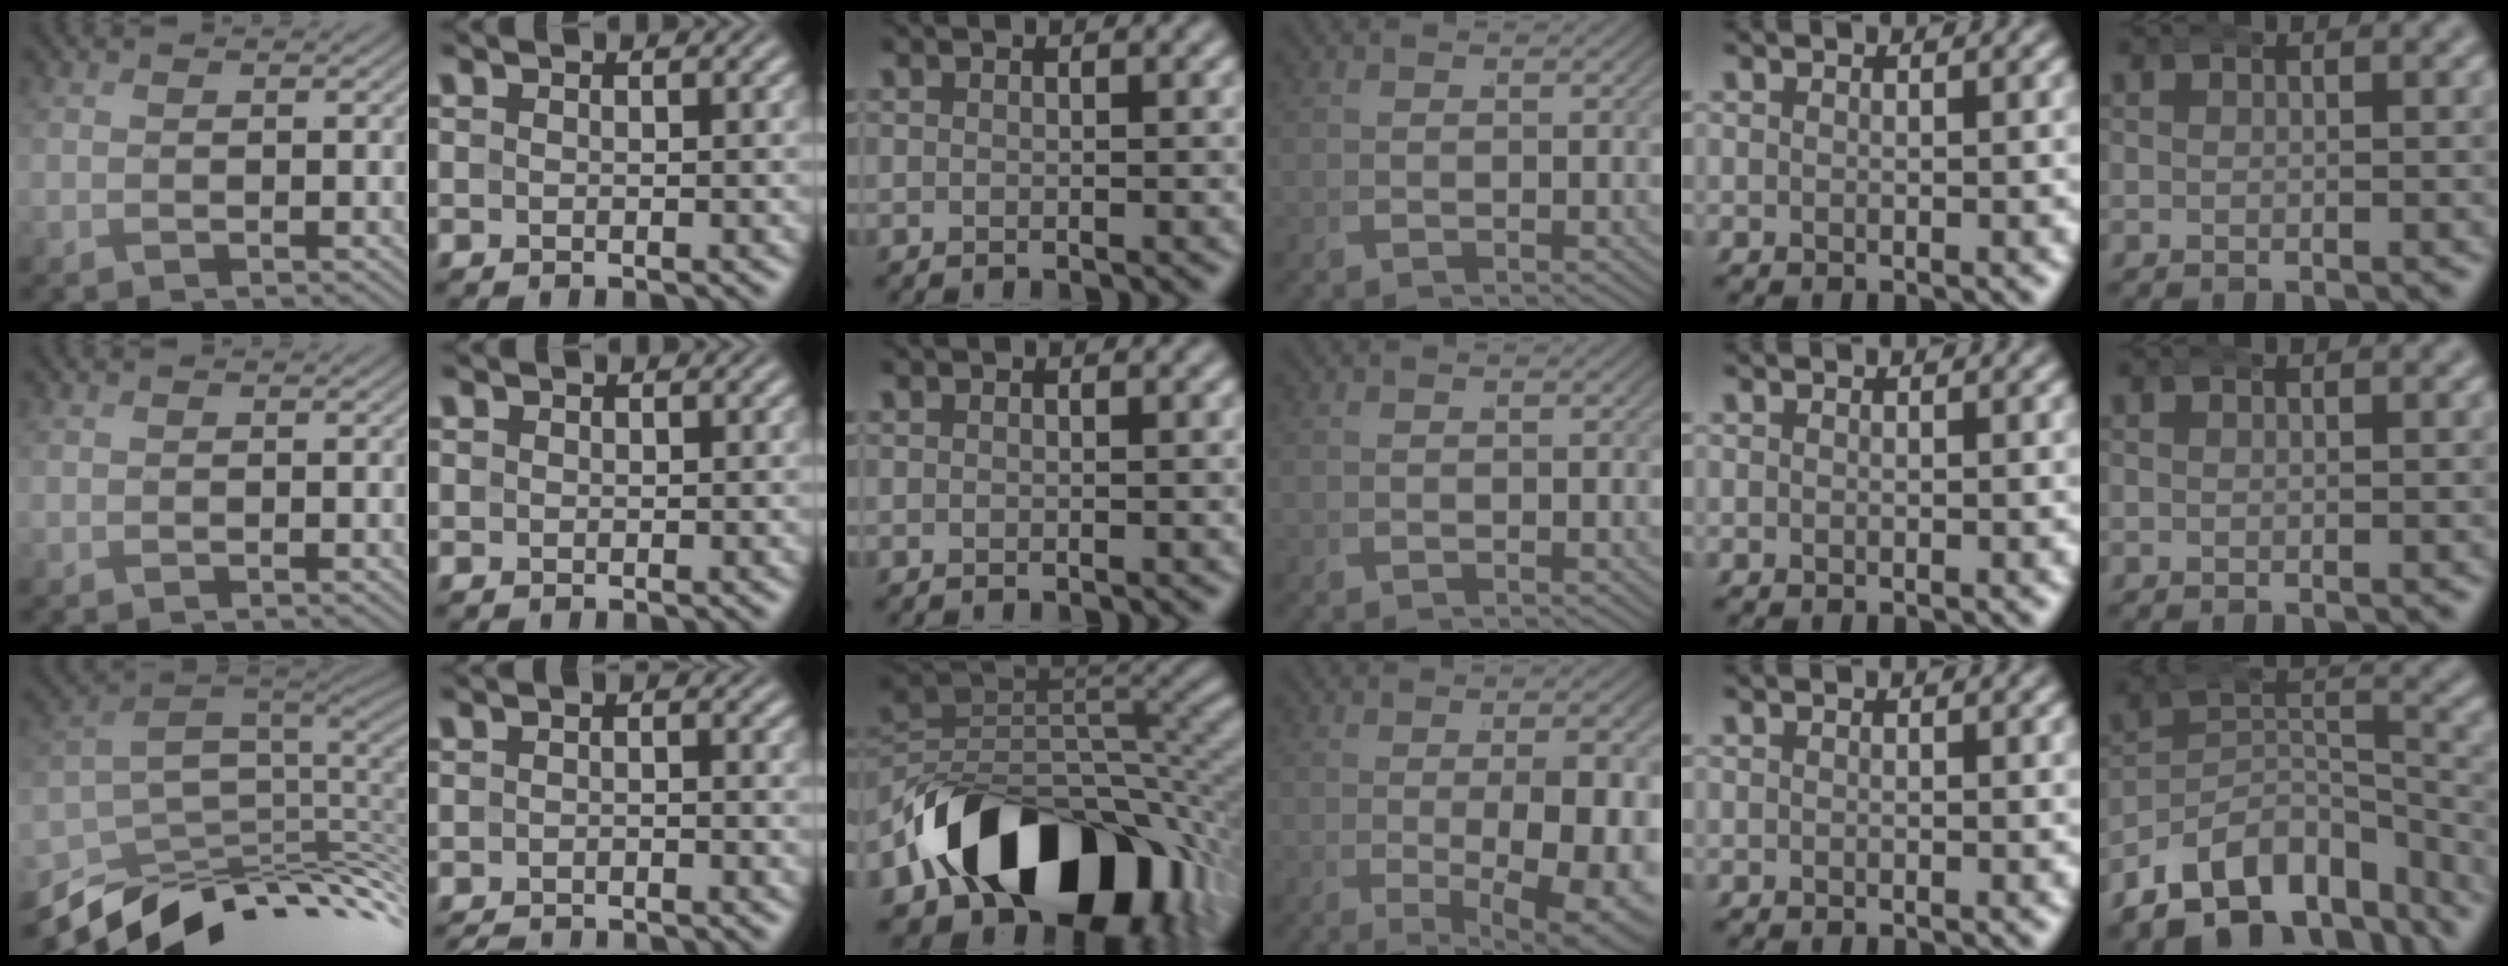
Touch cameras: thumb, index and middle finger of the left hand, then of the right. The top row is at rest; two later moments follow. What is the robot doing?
{"motion": "wrap", "object": "arm wrap"}